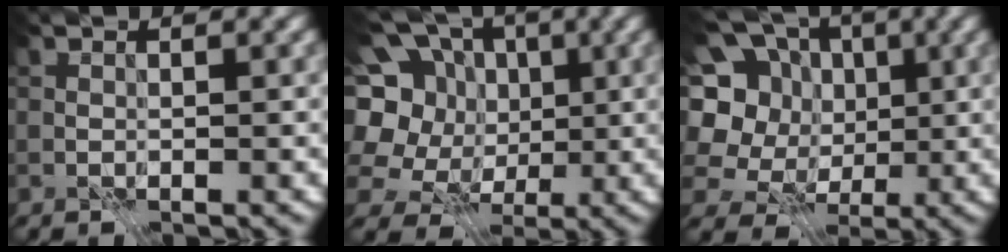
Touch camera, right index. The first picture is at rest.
{"total": 12.4, "force": [2.0, 10.7, 6.0], "torque": [-0.154, 0.031, 0.012]}
{"total": 11.8, "force": [1.8, 10.2, 5.6], "torque": [-0.147, 0.033, 0.004]}